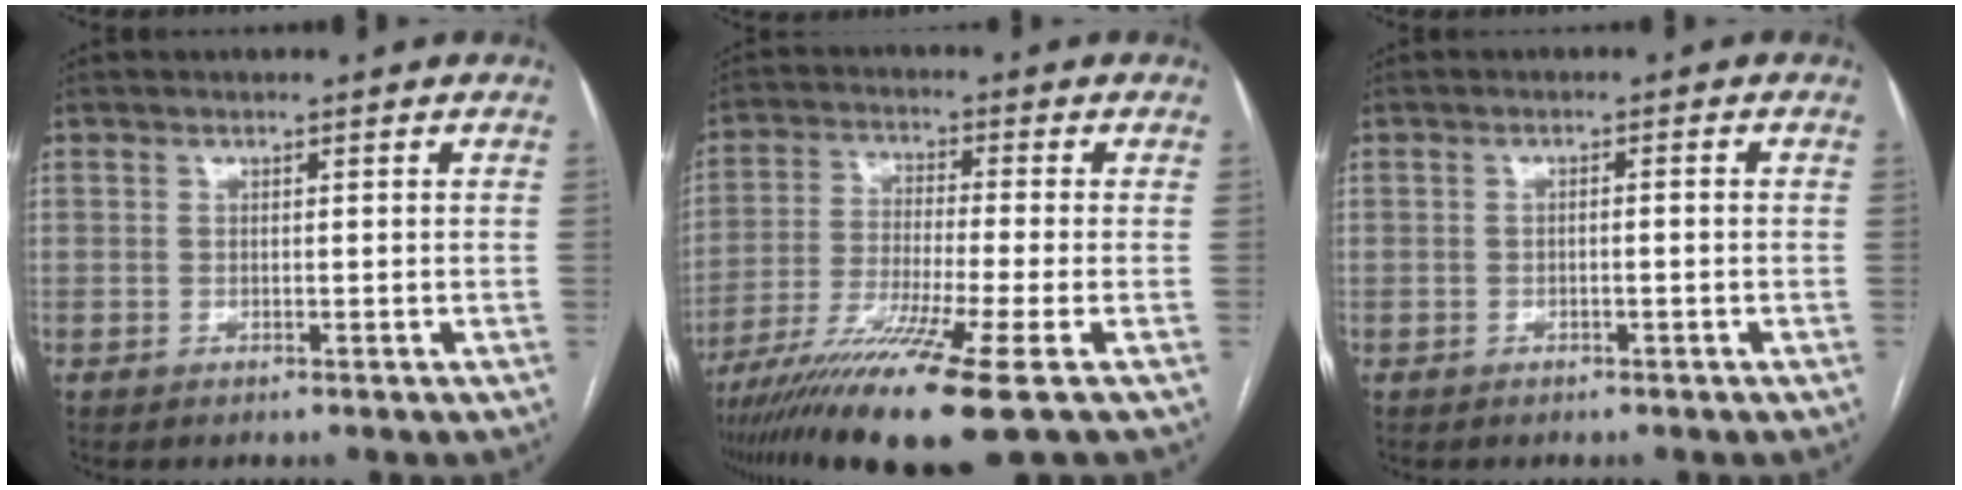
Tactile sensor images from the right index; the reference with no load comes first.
{"total": 13.9, "force": [-9.1, -1.7, 10.3], "torque": [-0.205, -0.043, -0.161]}
{"total": 1.2, "force": [-0.4, 0.2, 1.2], "torque": [-0.020, 0.003, -0.006]}